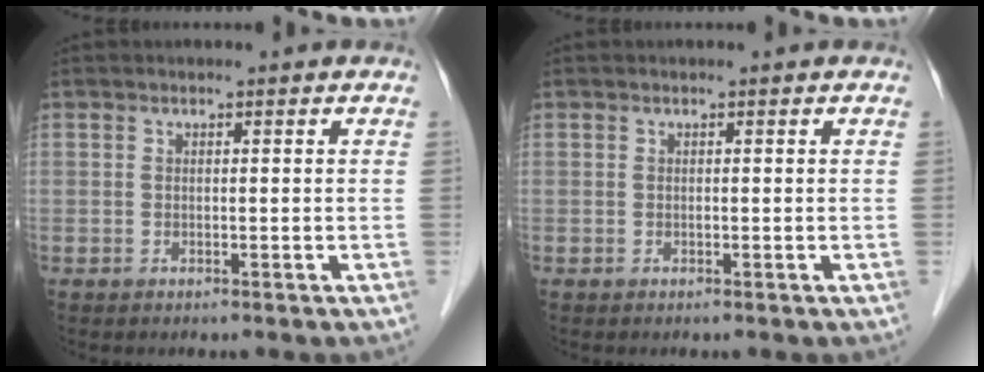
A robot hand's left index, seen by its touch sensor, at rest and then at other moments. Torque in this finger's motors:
{"motor_torque": [0.04, 0.05, -0.03, -0.01]}